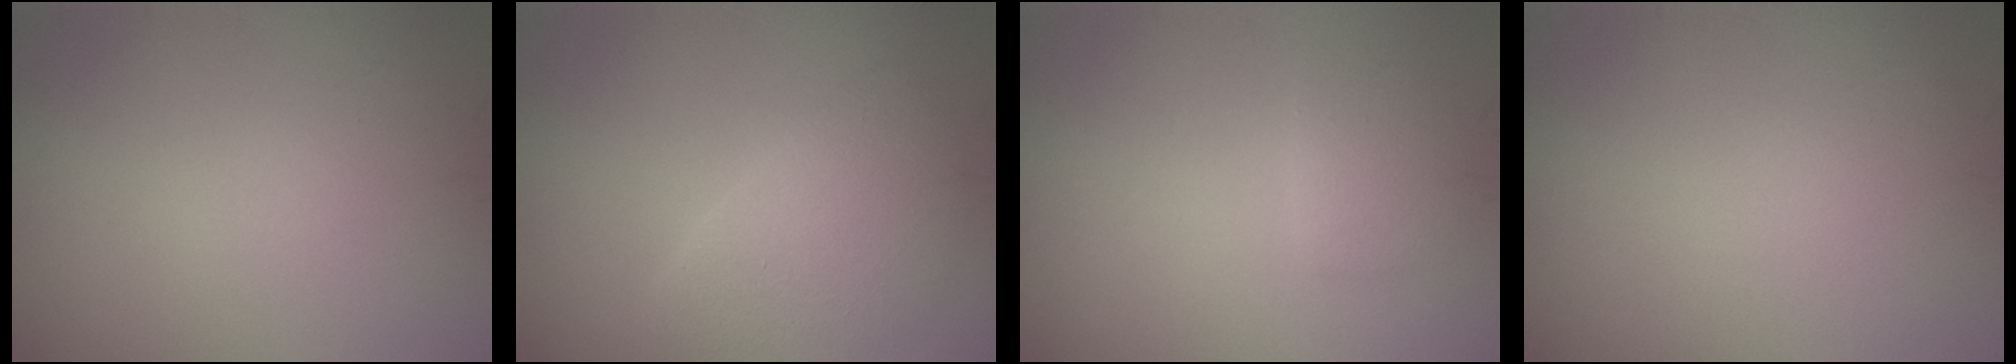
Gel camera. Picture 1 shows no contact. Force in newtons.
{"total": 3.6, "press": 3.6, "slide": 0.3}
{"total": 1.7, "press": 1.6, "slide": 0.2}
{"total": 0.0}